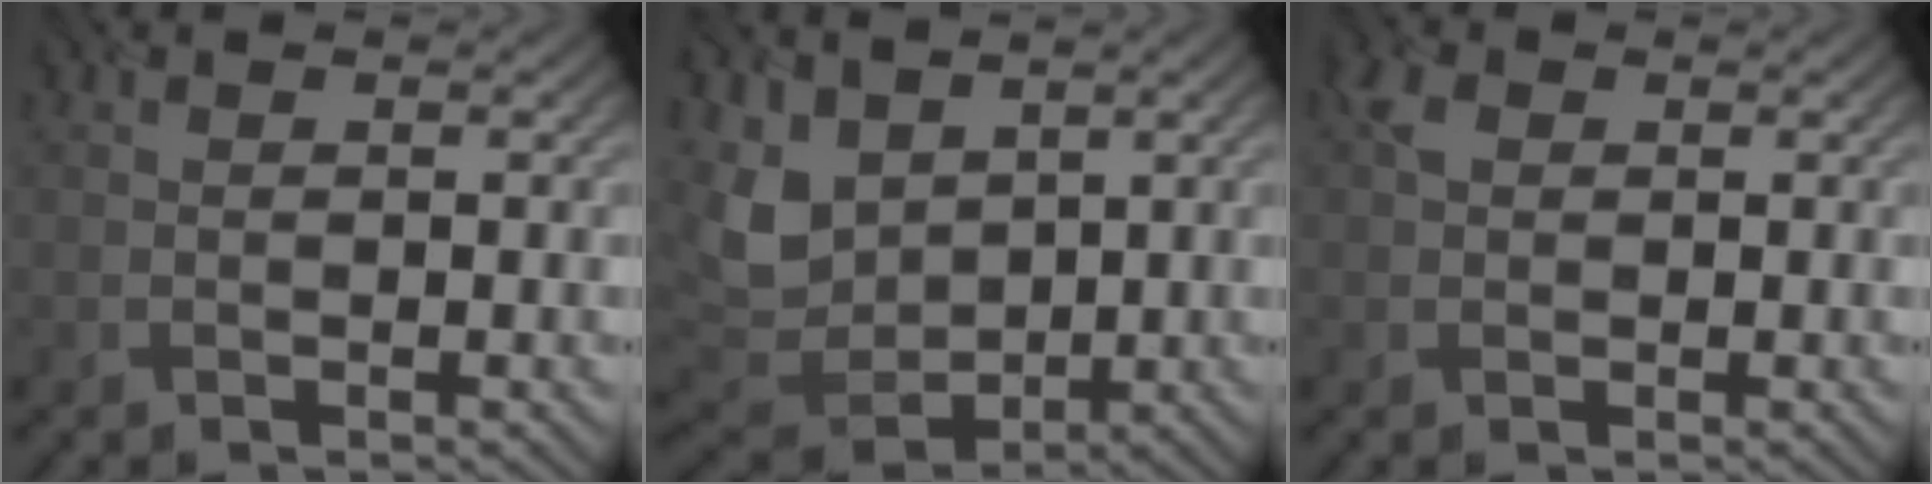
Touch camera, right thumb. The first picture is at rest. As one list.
[{"total": 8.7, "force": [3.7, 6.0, 5.2], "torque": [-0.157, -0.010, 0.077]}, {"total": 1.9, "force": [0.5, 1.5, 1.1], "torque": [-0.026, 0.005, 0.005]}]